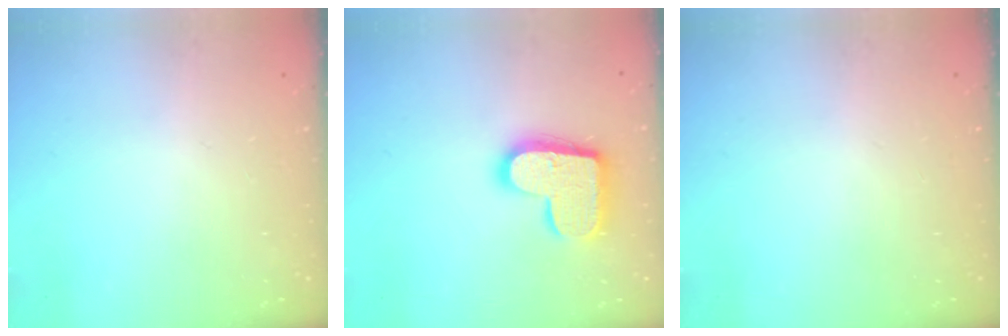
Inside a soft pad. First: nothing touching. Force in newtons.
{"total": 16.6, "press": 16.5, "slide": 0.9}
{"total": 0.0}